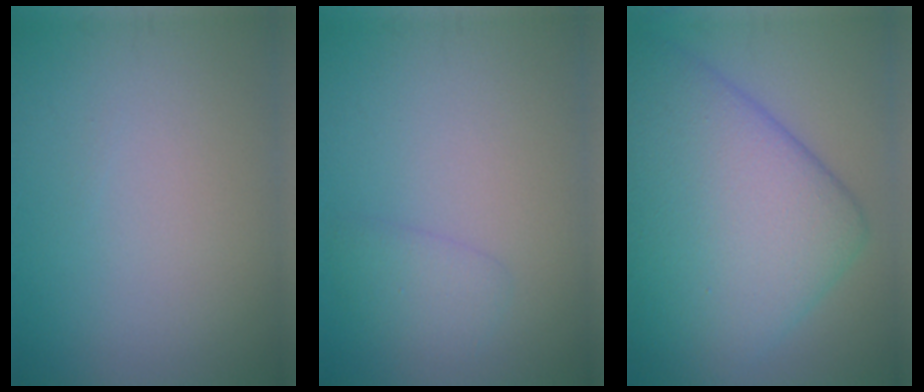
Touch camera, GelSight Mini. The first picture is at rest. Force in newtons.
{"total": 1.8, "press": 1.8, "slide": 0.0}
{"total": 13.4, "press": 13.4, "slide": 0.3}